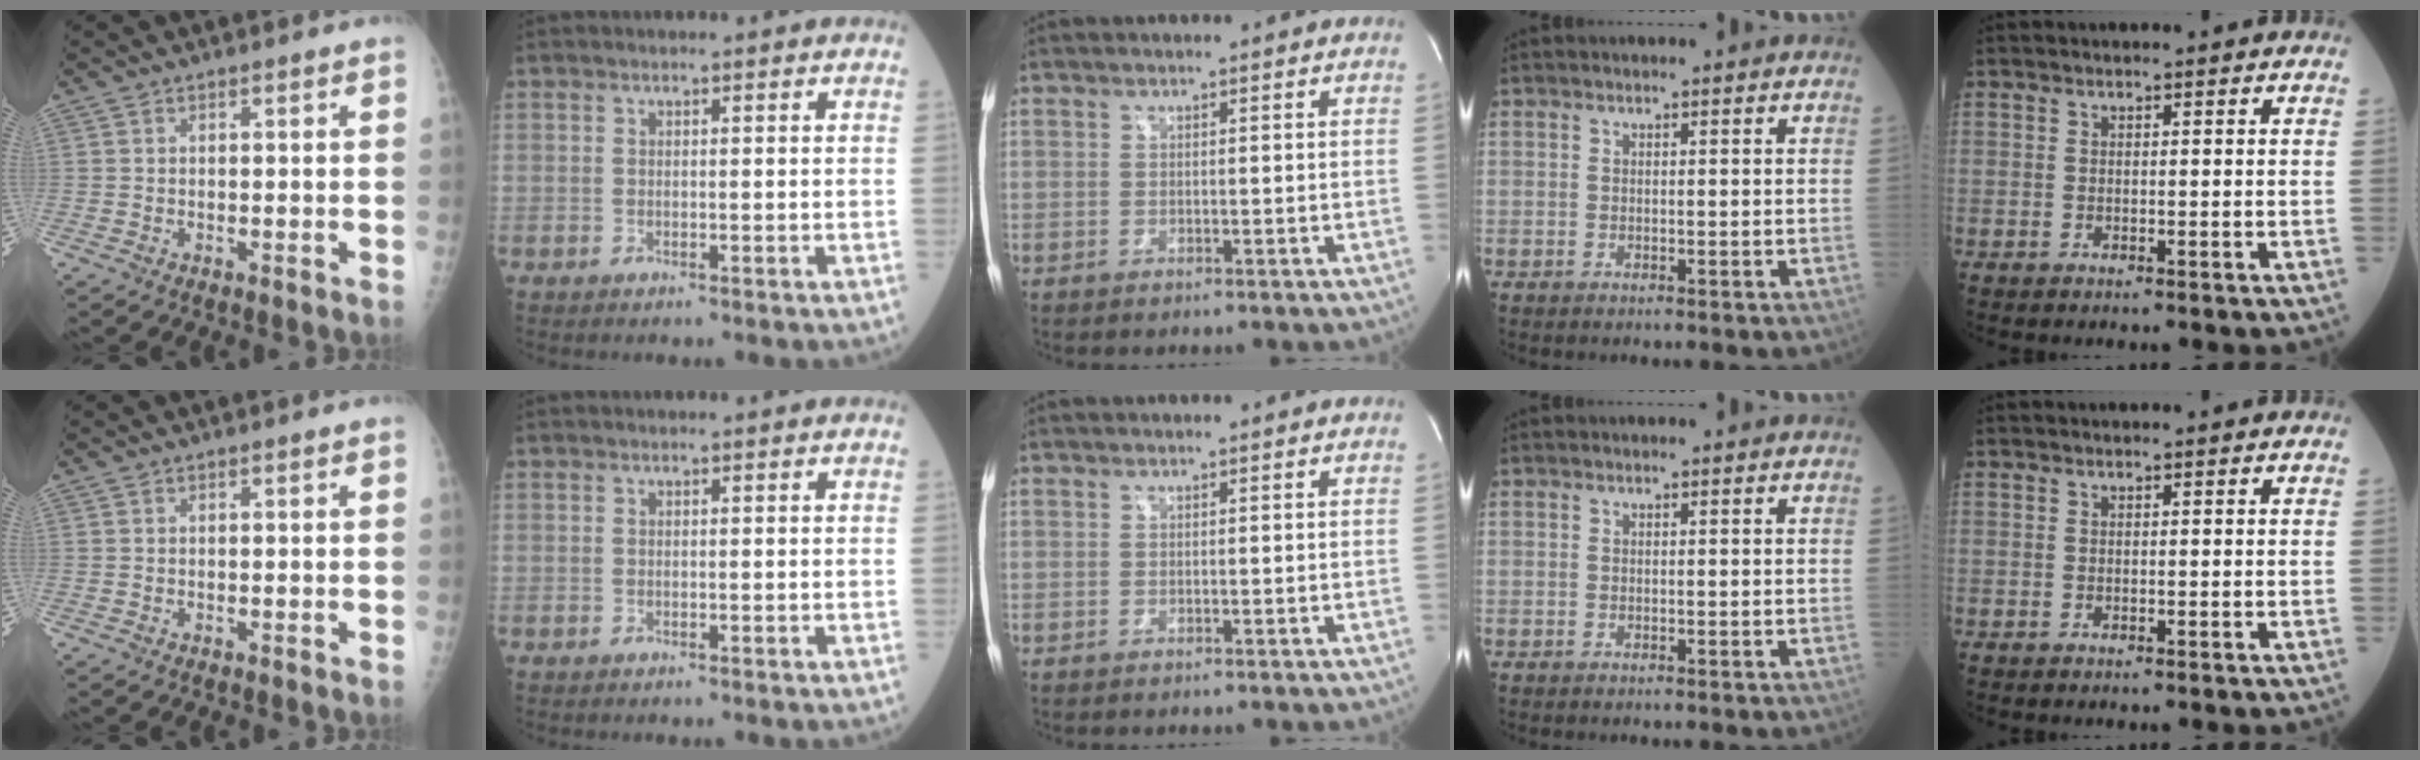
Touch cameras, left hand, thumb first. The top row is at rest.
{}